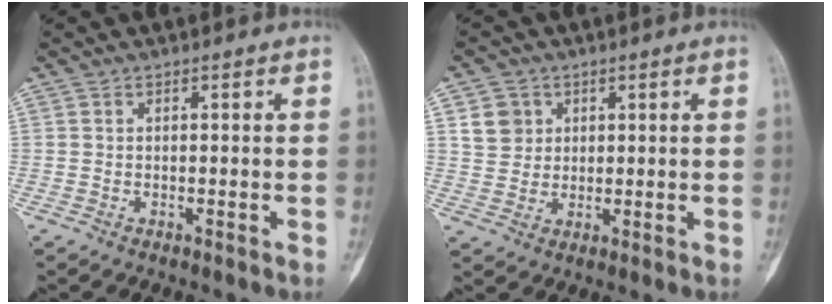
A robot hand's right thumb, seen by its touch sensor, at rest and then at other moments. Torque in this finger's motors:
{"motor_torque": [-0.28, 0.29, 0.19, -0.17, -0.01]}